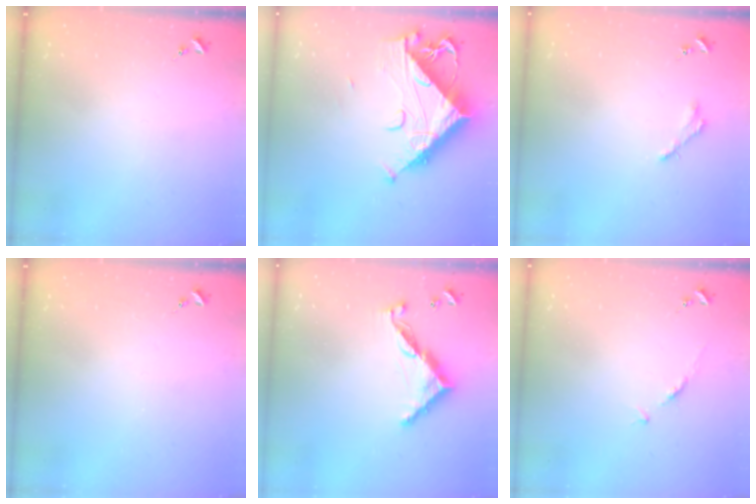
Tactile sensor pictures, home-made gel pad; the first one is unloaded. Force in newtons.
{"total": 16.1, "press": 16.0, "slide": 1.1}
{"total": 2.8, "press": 2.8, "slide": 0.3}
{"total": 0.0}
{"total": 10.6, "press": 10.6, "slide": 0.4}
{"total": 3.8, "press": 3.8, "slide": 0.5}